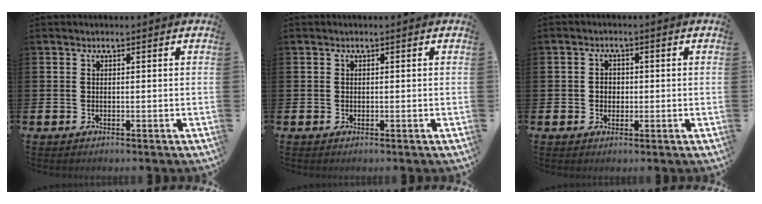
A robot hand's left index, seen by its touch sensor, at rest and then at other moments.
{"total": 0.0}
{"total": 2.0, "force": [0.0, 1.8, 0.8], "torque": [0.004, 0.001, -0.009]}